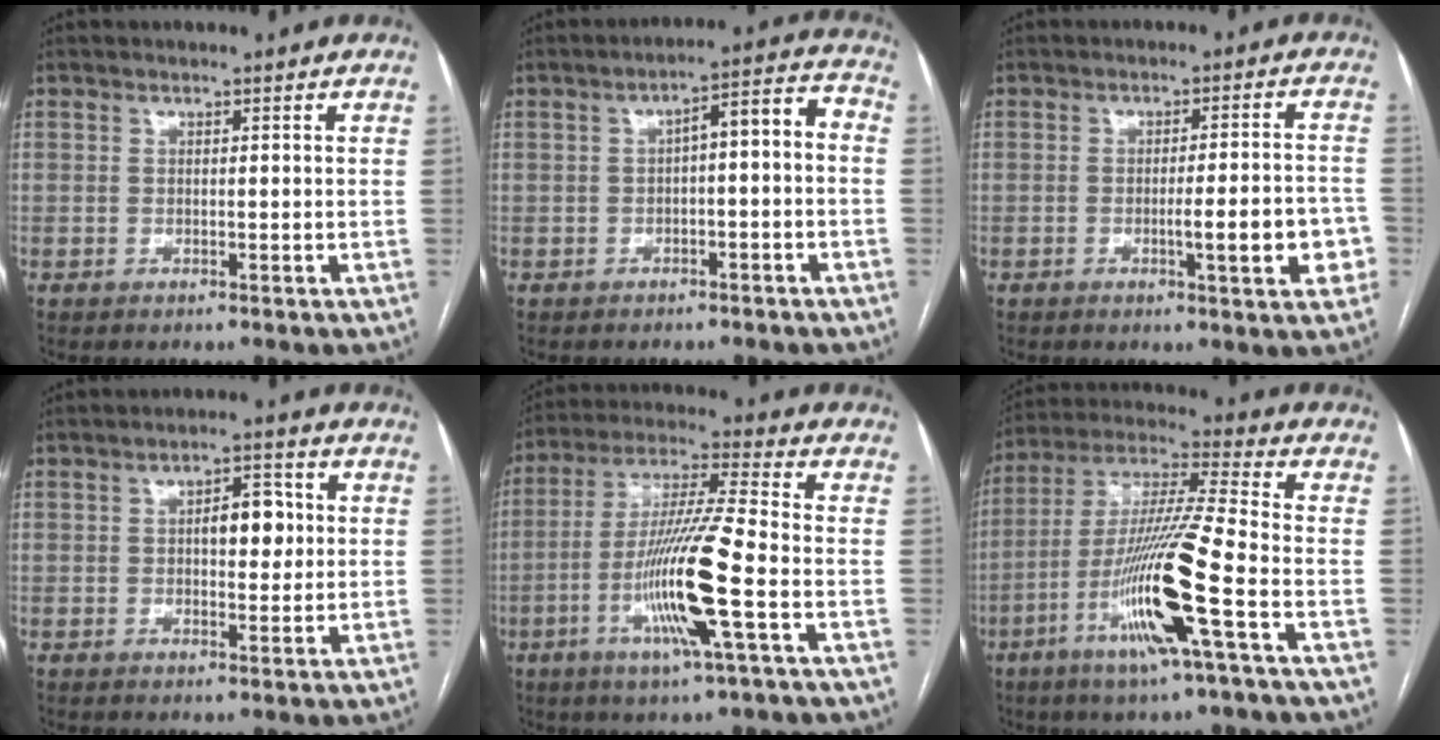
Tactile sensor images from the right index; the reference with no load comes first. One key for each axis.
{"total": 6.6, "fx": -0.9, "fy": 1.9, "fz": 6.3, "tx": -0.087, "ty": 0.040, "tz": -0.012}
{"total": 8.0, "fx": -2.6, "fy": 0.8, "fz": 7.5, "tx": -0.094, "ty": 0.009, "tz": -0.029}
{"total": 5.5, "fx": 0.7, "fy": 2.5, "fz": 4.9, "tx": -0.071, "ty": 0.012, "tz": 0.011}
{"total": 14.5, "fx": -4.4, "fy": -0.3, "fz": 13.9, "tx": -0.277, "ty": -0.009, "tz": -0.087}
{"total": 16.5, "fx": -6.1, "fy": -0.8, "fz": 15.3, "tx": -0.307, "ty": -0.014, "tz": -0.119}